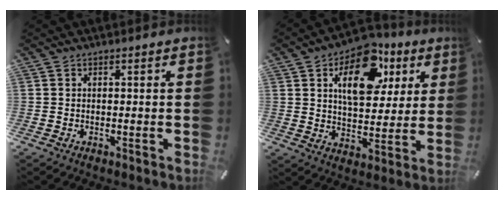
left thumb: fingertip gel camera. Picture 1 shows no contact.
{"total": 15.9, "force": [6.9, 9.8, 10.5], "torque": [-0.144, -0.018, 0.116]}